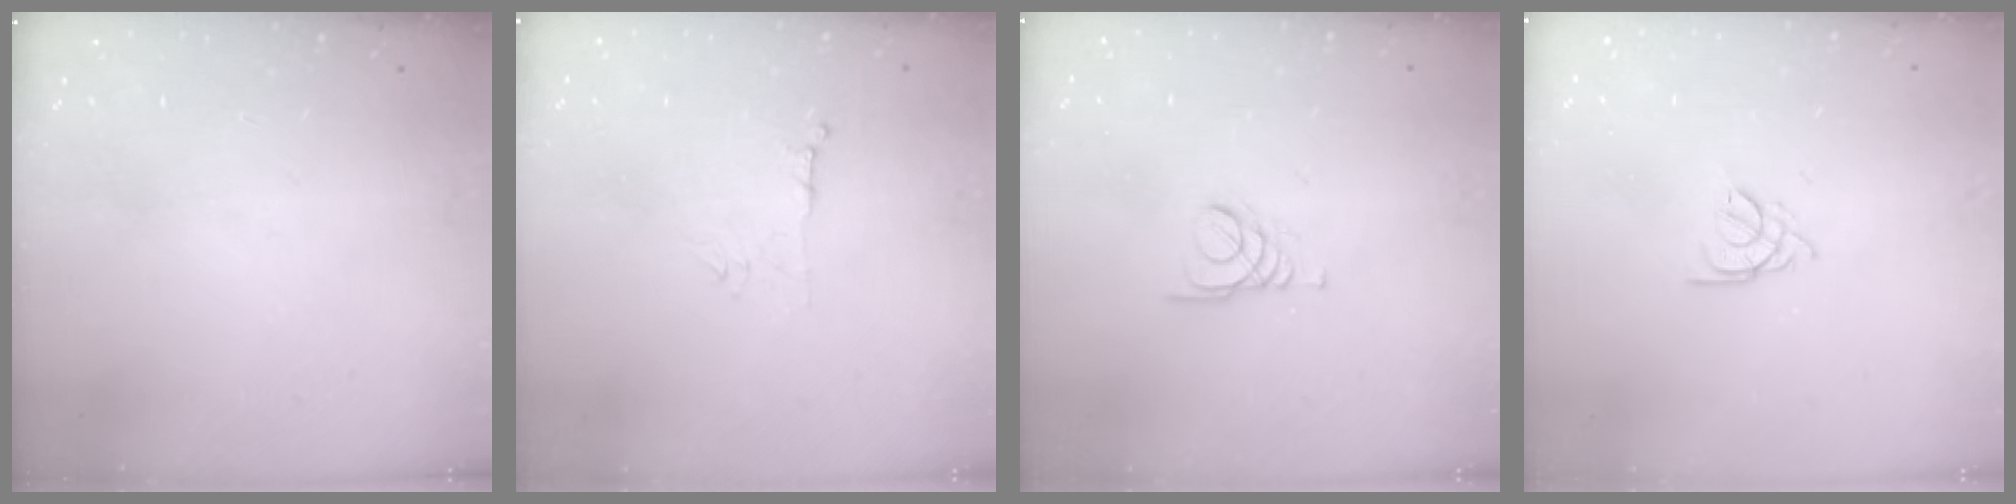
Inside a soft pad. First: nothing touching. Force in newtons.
{"total": 5.2, "press": 5.2, "slide": 0.4}
{"total": 1.4, "press": 1.4, "slide": 0.2}
{"total": 2.7, "press": 2.6, "slide": 0.5}